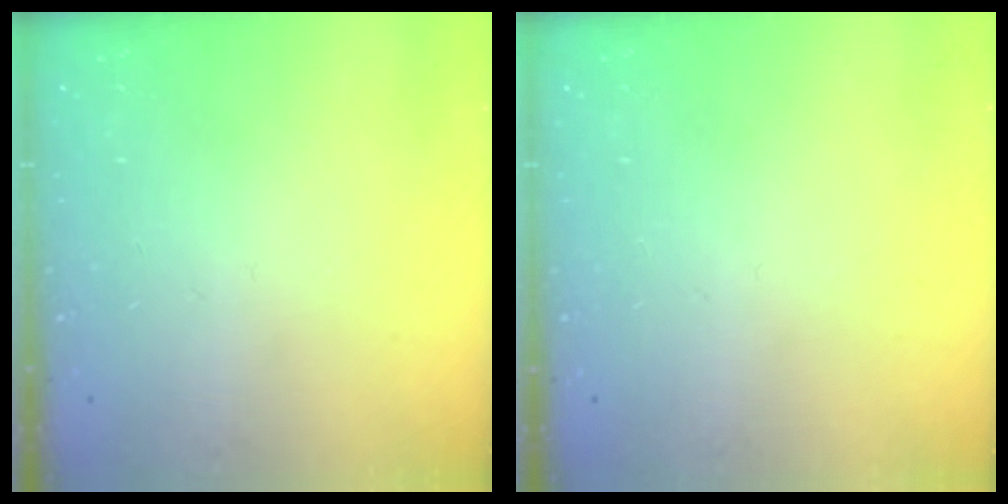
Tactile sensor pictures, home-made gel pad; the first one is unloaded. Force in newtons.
{"total": 0.0}